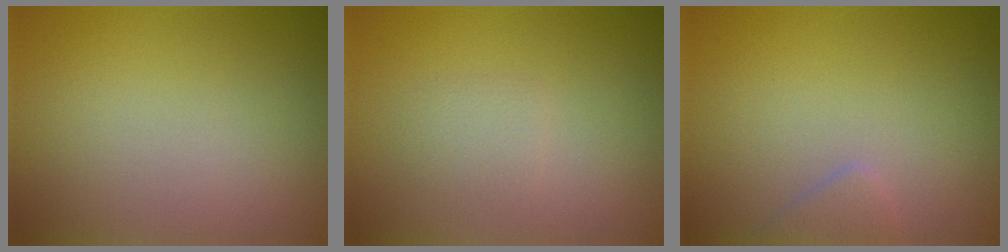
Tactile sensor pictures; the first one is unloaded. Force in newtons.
{"total": 1.3, "press": 1.3, "slide": 0.1}
{"total": 1.3, "press": 1.2, "slide": 0.1}